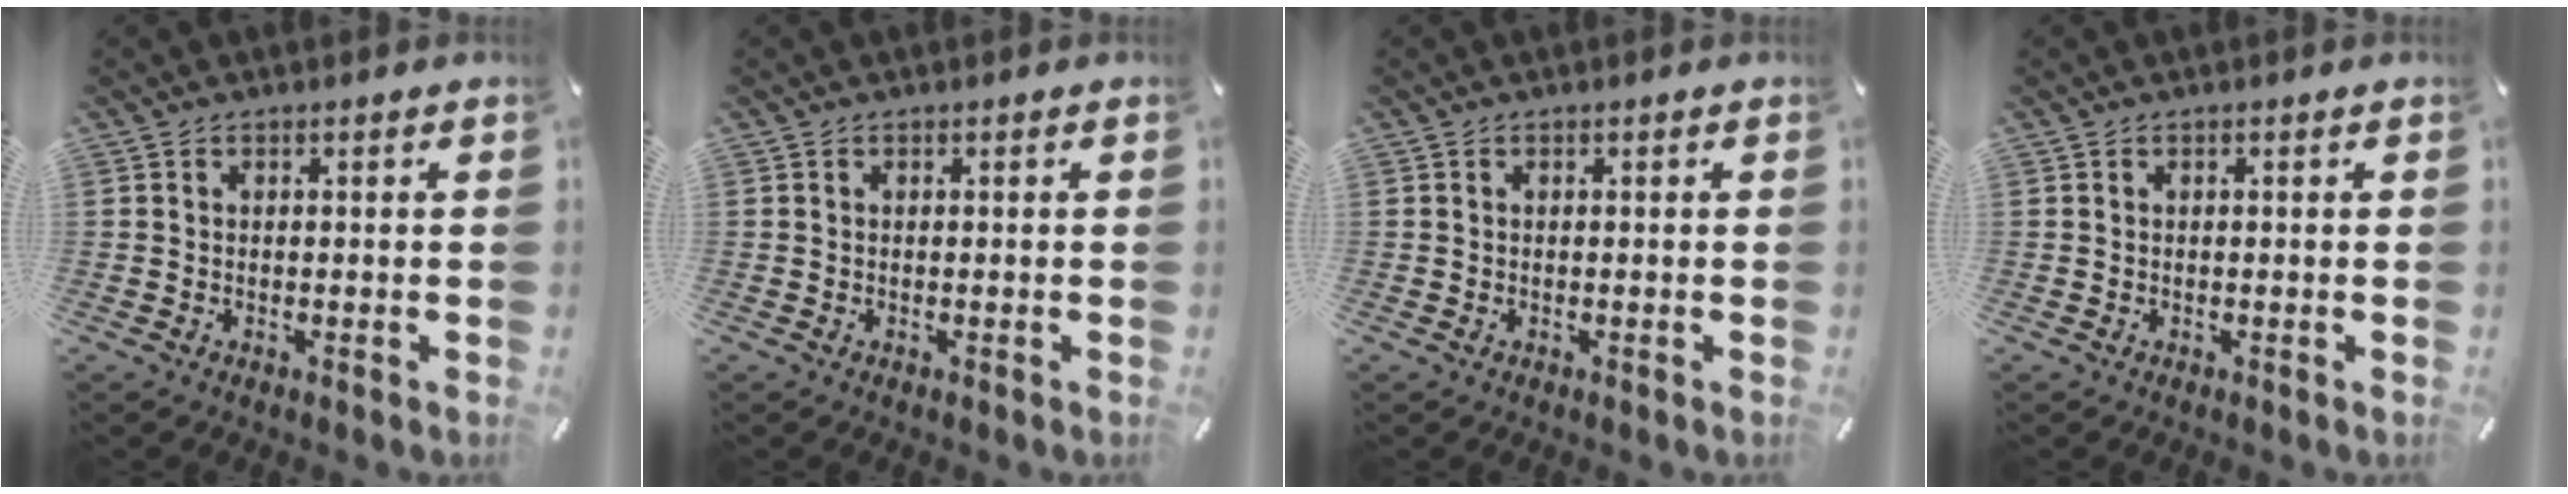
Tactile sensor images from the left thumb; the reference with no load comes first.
{"total": 0.0}
{"total": 0.0}
{"total": 0.0}